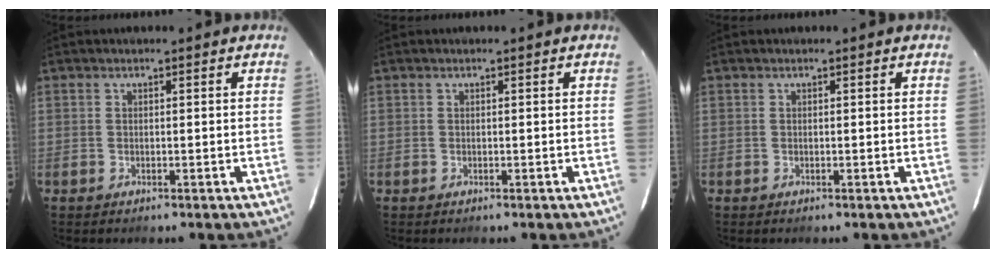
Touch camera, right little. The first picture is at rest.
{"total": 0.0}
{"total": 0.0}